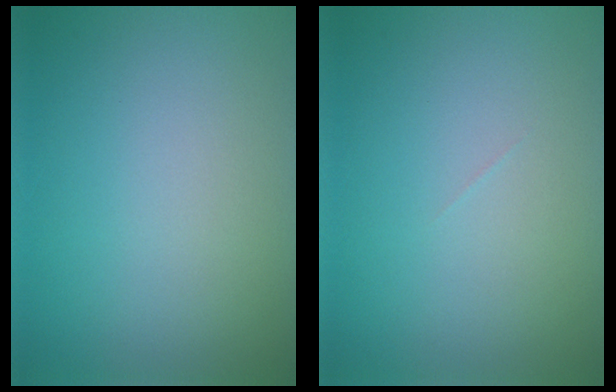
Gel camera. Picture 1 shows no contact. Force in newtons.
{"total": 0.0}